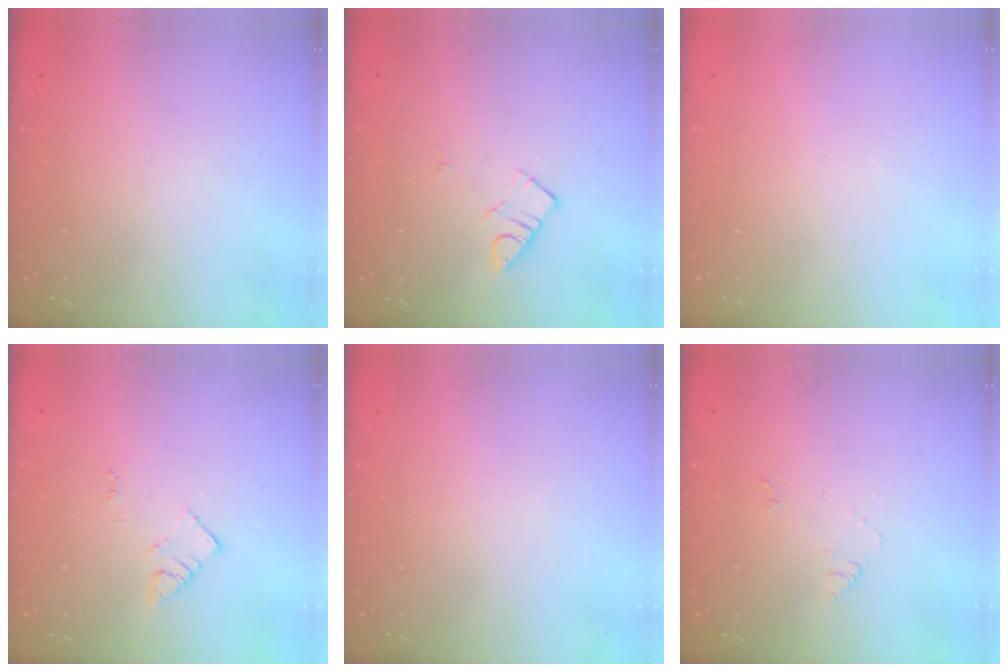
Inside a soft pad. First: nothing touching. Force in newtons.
{"total": 3.8, "press": 3.7, "slide": 0.4}
{"total": 1.6, "press": 1.6, "slide": 0.1}
{"total": 2.7, "press": 2.6, "slide": 0.4}
{"total": 1.8, "press": 1.8, "slide": 0.1}
{"total": 6.0, "press": 6.0, "slide": 0.7}